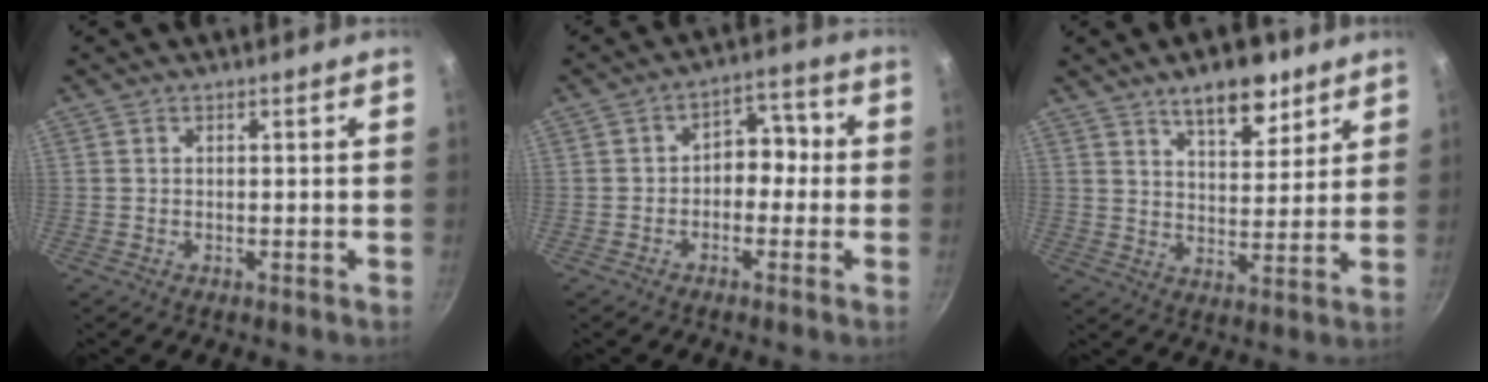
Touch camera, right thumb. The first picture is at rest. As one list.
[{"total": 6.2, "force": [-0.7, 4.6, 4.2], "torque": [-0.007, 0.029, -0.025]}, {"total": 10.2, "force": [6.7, 4.5, 6.1], "torque": [-0.058, -0.039, 0.104]}]